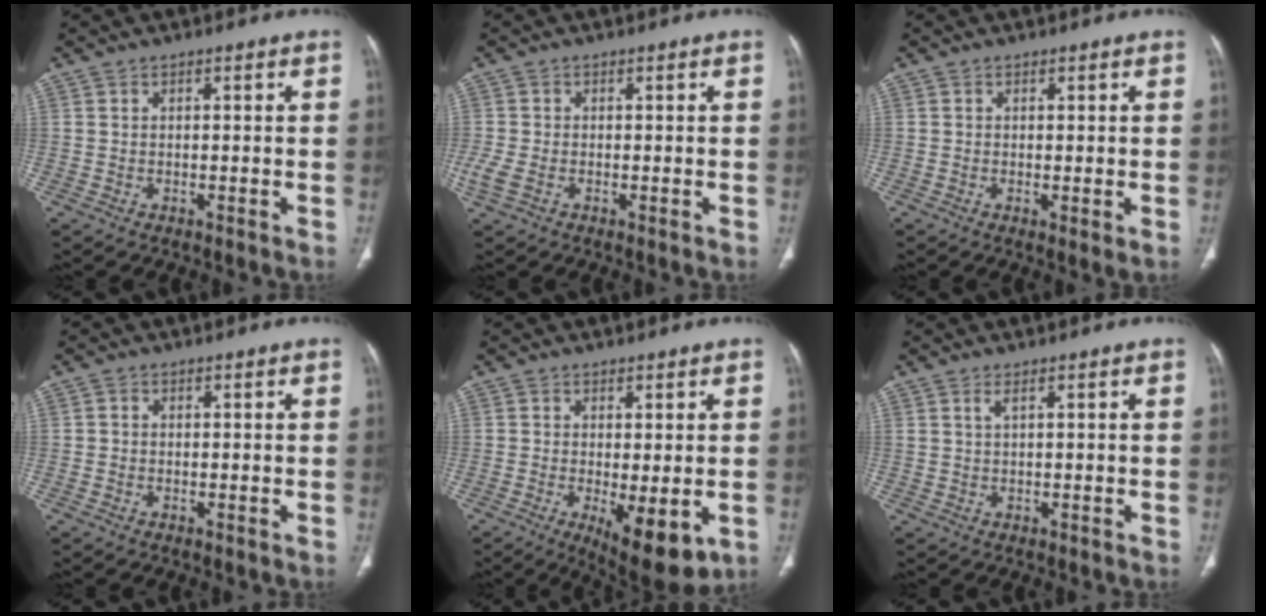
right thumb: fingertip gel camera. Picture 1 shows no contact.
{"total": 3.4, "force": [-1.0, 2.2, 2.4], "torque": [-0.073, 0.001, -0.019]}
{"total": 1.5, "force": [-0.1, 0.4, 1.5], "torque": [-0.030, -0.008, -0.003]}
{"total": 0.9, "force": [-0.1, 0.8, 0.3], "torque": [-0.003, 0.002, -0.004]}
{"total": 10.4, "force": [-2.9, 3.9, 9.2], "torque": [-0.130, -0.023, -0.032]}
{"total": 1.2, "force": [0.6, 0.2, 1.0], "torque": [-0.026, 0.002, 0.015]}